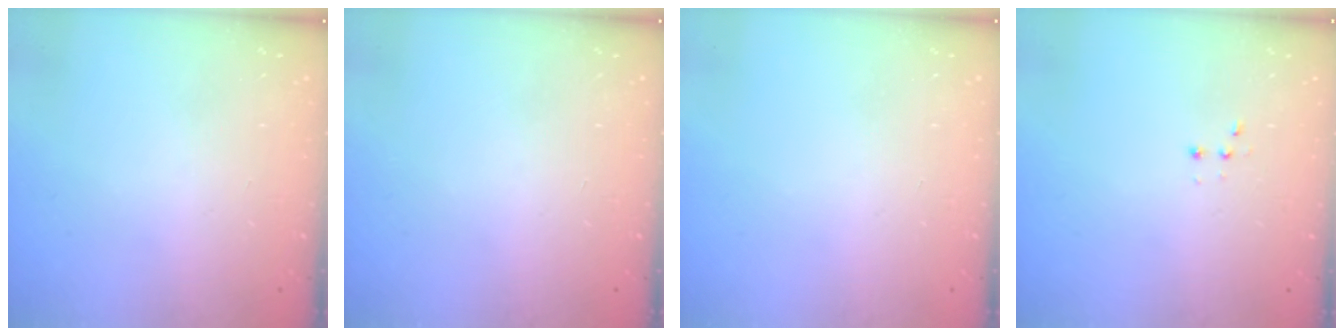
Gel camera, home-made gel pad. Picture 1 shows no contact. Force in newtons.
{"total": 0.0}
{"total": 0.0}
{"total": 2.8, "press": 2.7, "slide": 0.7}